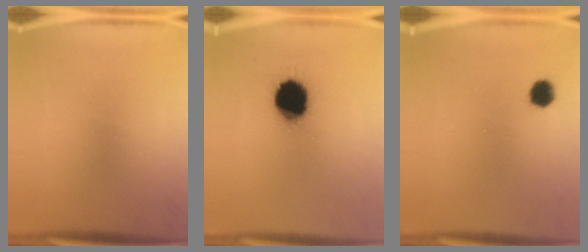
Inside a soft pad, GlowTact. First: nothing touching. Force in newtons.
{"total": 16.7}
{"total": 3.3}